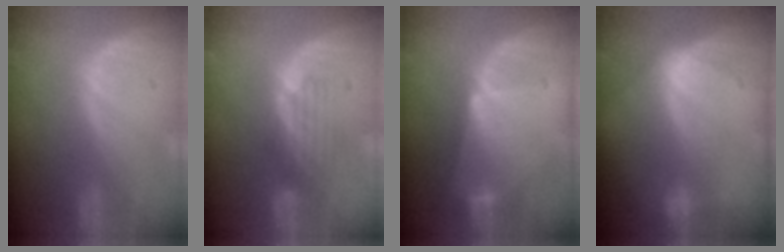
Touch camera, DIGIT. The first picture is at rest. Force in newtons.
{"total": 4.4, "press": 3.8, "slide": 2.2}
{"total": 6.6, "press": 6.2, "slide": 2.4}
{"total": 7.2, "press": 6.2, "slide": 3.8}